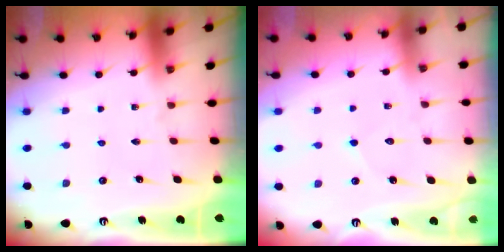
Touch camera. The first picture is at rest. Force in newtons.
{"total": 4.4, "press": 4.4, "slide": 0.3}